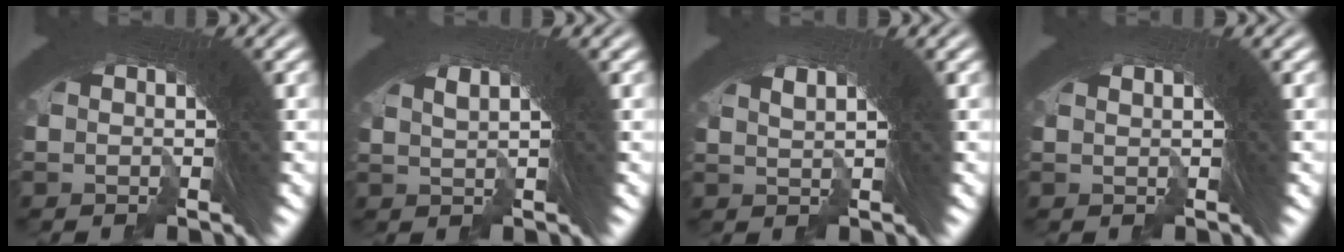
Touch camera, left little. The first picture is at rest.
{"total": 2.2, "force": [0.1, 1.4, 1.6], "torque": [-0.051, -0.003, 0.002]}
{"total": 1.5, "force": [-0.1, 1.0, 1.1], "torque": [-0.044, -0.009, 0.001]}
{"total": 0.6, "force": [-0.4, -0.3, -0.4], "torque": [0.001, -0.006, -0.002]}